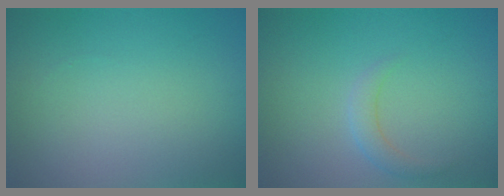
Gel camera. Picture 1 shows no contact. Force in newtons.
{"total": 1.6, "press": 1.6, "slide": 0.1}